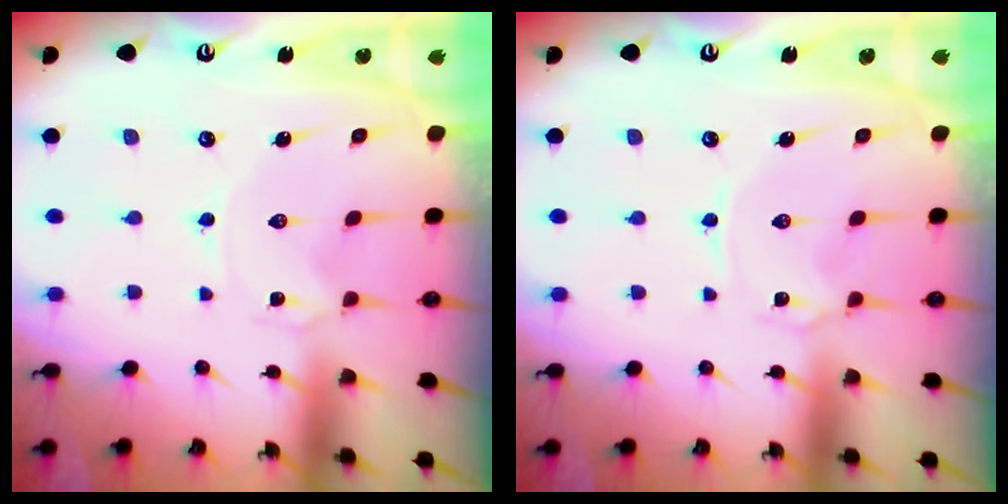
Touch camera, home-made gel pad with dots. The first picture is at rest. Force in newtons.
{"total": 0.8, "press": 0.7, "slide": 0.3}